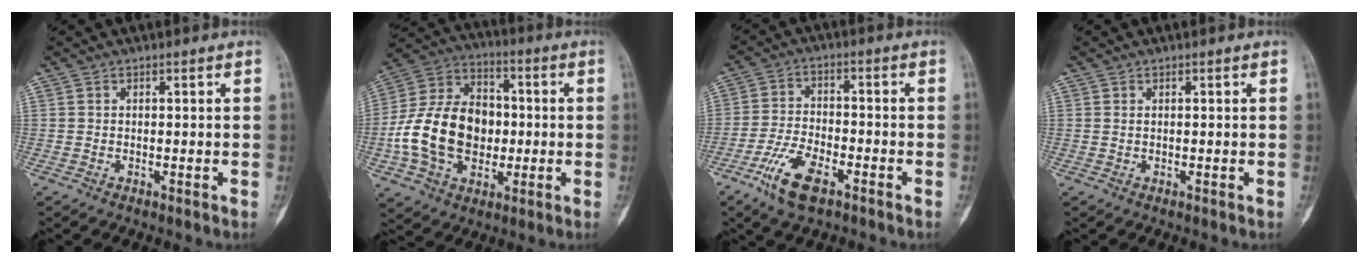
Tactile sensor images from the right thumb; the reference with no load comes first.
{"total": 19.4, "force": [-2.0, 14.1, 13.2], "torque": [-0.223, 0.033, -0.031]}
{"total": 9.2, "force": [-5.3, 3.7, 6.5], "torque": [-0.135, 0.018, -0.101]}
{"total": 0.0}